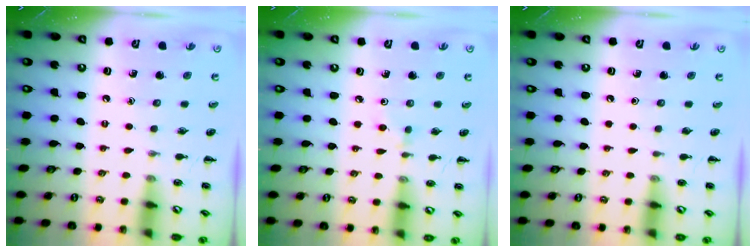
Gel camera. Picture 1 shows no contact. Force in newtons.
{"total": 2.8, "press": 2.6, "slide": 1.1}
{"total": 0.0}